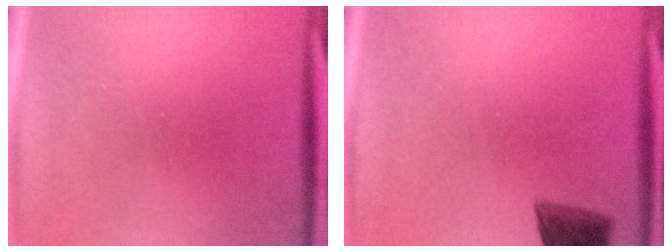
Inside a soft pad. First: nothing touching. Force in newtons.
{"total": 6.3}